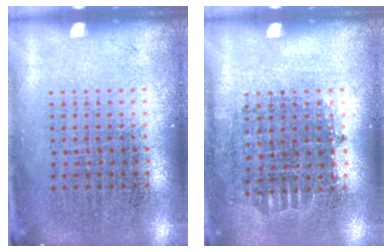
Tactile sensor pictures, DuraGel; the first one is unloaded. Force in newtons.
{"total": 0.7, "press": 0.7, "slide": 0.2}